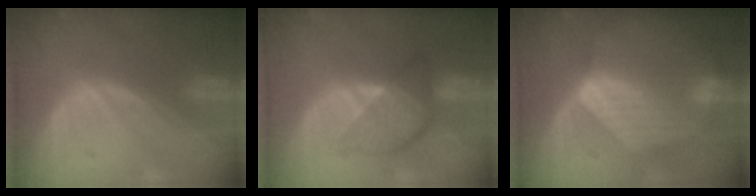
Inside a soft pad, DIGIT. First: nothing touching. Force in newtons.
{"total": 6.0, "press": 6.0, "slide": 0.4}
{"total": 7.4, "press": 7.2, "slide": 1.6}